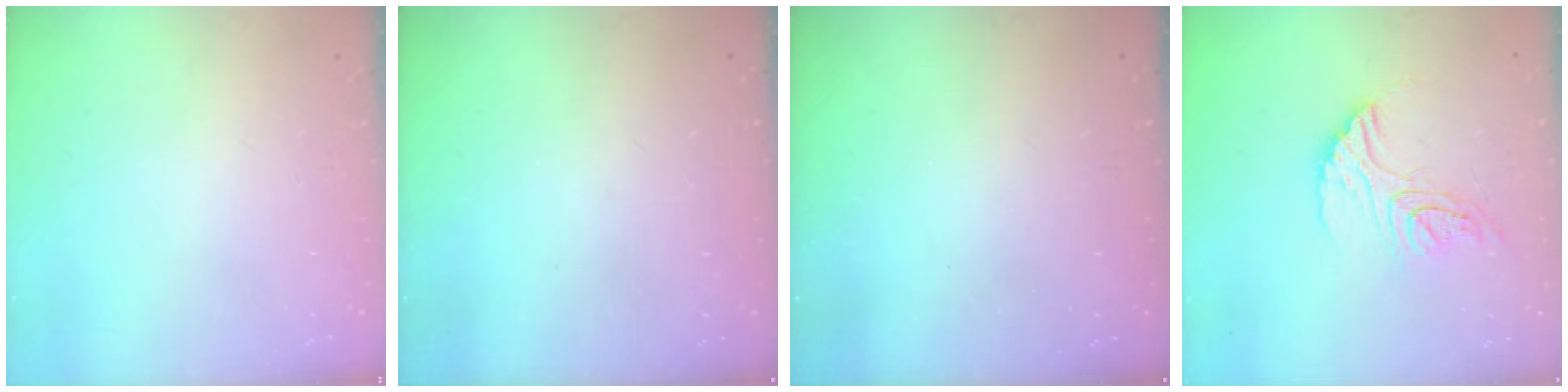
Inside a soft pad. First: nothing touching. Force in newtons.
{"total": 3.0, "press": 3.0, "slide": 0.1}
{"total": 3.0, "press": 2.9, "slide": 0.8}
{"total": 14.8, "press": 14.7, "slide": 1.4}